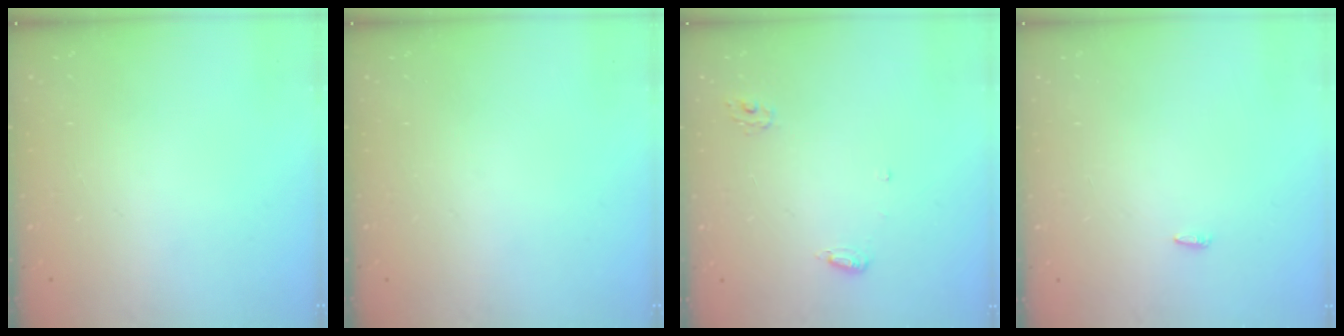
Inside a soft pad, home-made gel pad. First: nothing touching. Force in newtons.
{"total": 0.0}
{"total": 4.7, "press": 4.7, "slide": 0.4}
{"total": 1.8, "press": 1.7, "slide": 0.6}